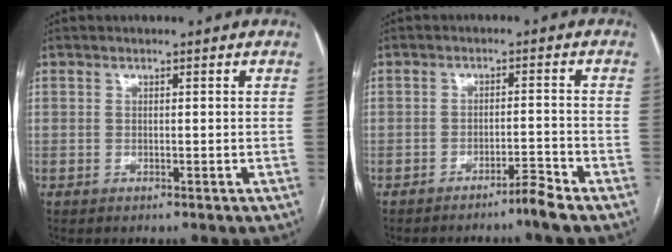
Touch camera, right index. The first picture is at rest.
{"total": 3.0, "force": [-2.6, -0.7, 1.4], "torque": [-0.021, -0.004, -0.045]}